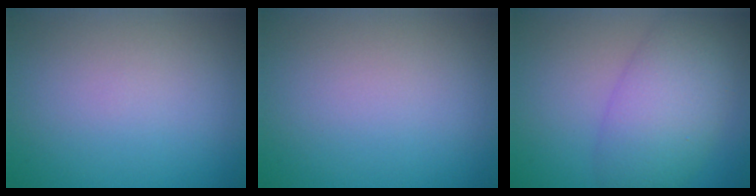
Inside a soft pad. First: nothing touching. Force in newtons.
{"total": 0.0}
{"total": 6.8, "press": 6.8, "slide": 0.1}